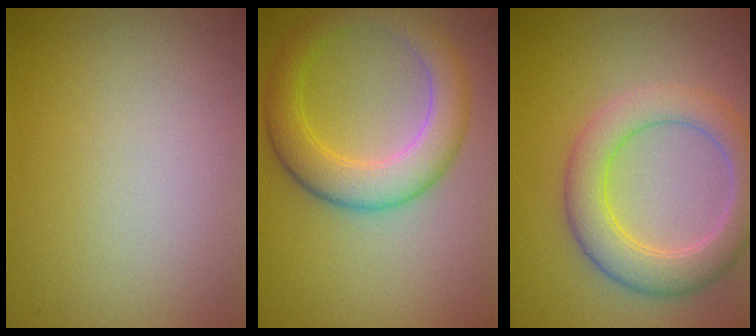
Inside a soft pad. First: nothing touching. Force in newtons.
{"total": 5.2, "press": 5.2, "slide": 0.1}
{"total": 5.2, "press": 5.2, "slide": 0.3}